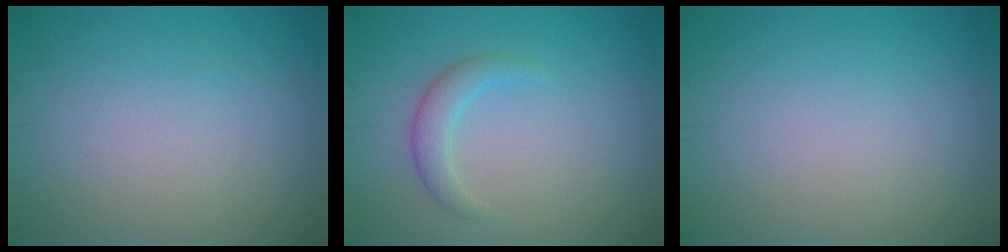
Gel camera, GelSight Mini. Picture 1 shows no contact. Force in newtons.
{"total": 2.0, "press": 2.0, "slide": 0.1}
{"total": 0.0}